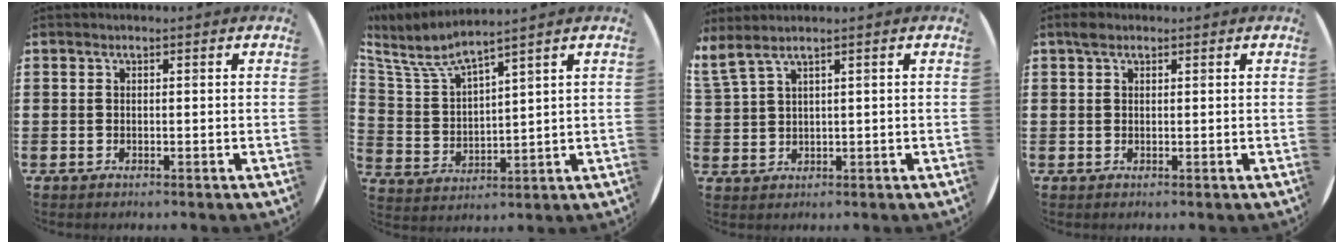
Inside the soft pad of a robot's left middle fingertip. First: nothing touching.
{"total": 5.4, "force": [4.6, 0.7, 2.8], "torque": [-0.076, -0.021, 0.075]}
{"total": 2.2, "force": [1.6, -0.1, 1.5], "torque": [-0.033, 0.000, 0.029]}
{"total": 1.2, "force": [0.9, 0.7, 0.4], "torque": [-0.001, 0.001, 0.014]}